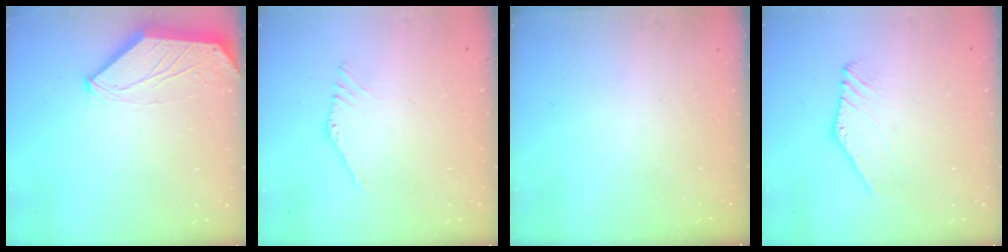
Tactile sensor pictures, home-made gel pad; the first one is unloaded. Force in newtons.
{"total": 2.4, "press": 2.4, "slide": 0.1}
{"total": 0.0}
{"total": 2.2, "press": 2.2, "slide": 0.1}